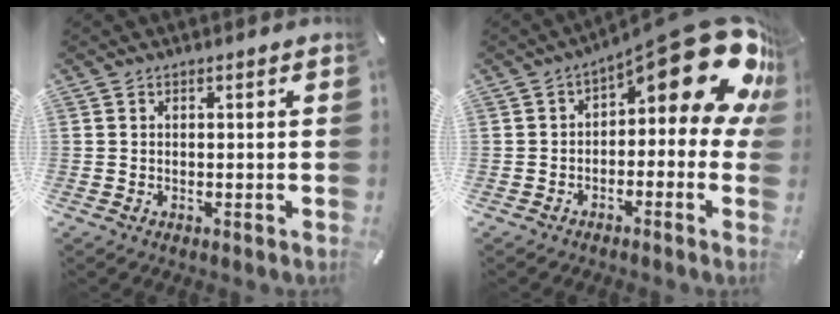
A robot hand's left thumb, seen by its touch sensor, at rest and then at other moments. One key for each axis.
{"total": 18.6, "fx": 9.1, "fy": 7.3, "fz": 14.5, "tx": -0.185, "ty": -0.066, "tz": 0.154}